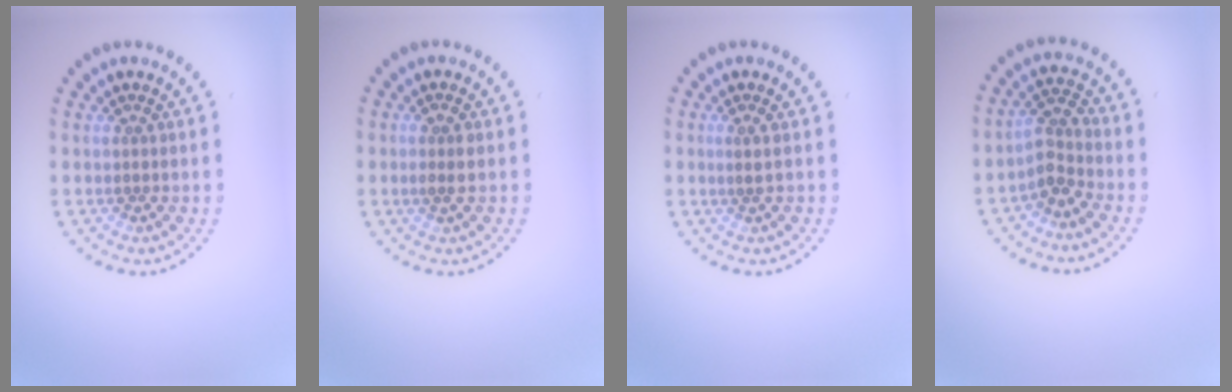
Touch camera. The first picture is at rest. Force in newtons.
{"total": 1.4, "press": 1.3, "slide": 0.5}
{"total": 0.6, "press": 0.4, "slide": 0.5}
{"total": 2.5, "press": 2.0, "slide": 1.6}